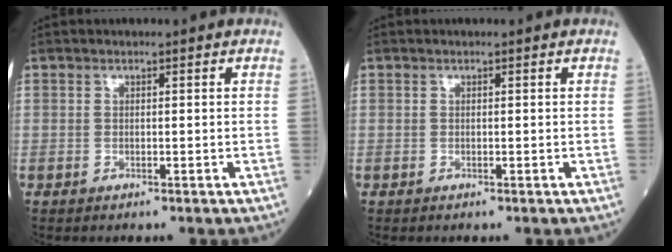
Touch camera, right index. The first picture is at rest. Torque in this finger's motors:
{"motor_torque": [-0.11, 0.08, 0.01, -0.01]}